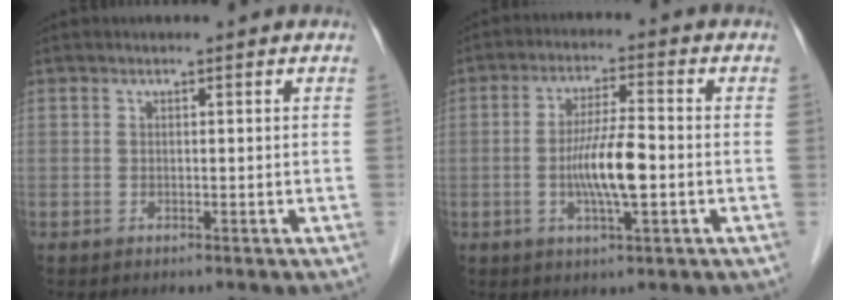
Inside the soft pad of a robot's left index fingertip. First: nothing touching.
{"total": 7.4, "force": [-1.5, 0.9, 7.2], "torque": [-0.142, -0.005, -0.030]}